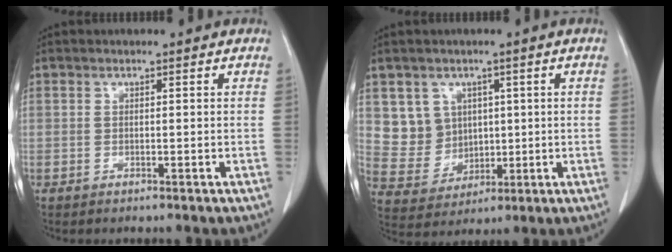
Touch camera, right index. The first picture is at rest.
{"total": 6.7, "force": [2.3, 6.2, 1.2], "torque": [-0.028, 0.019, 0.057]}